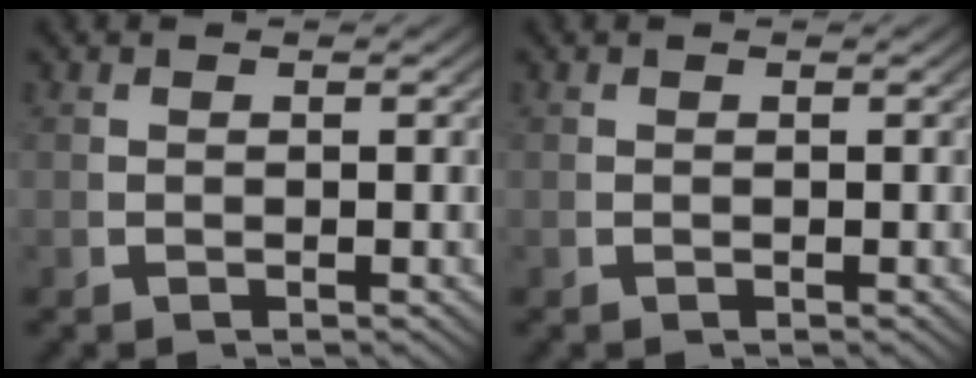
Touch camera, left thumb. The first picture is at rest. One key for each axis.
{"total": 0.0}